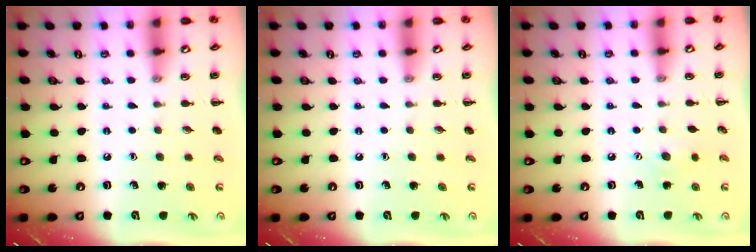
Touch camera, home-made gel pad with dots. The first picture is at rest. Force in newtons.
{"total": 0.0}
{"total": 5.8, "press": 5.6, "slide": 1.5}